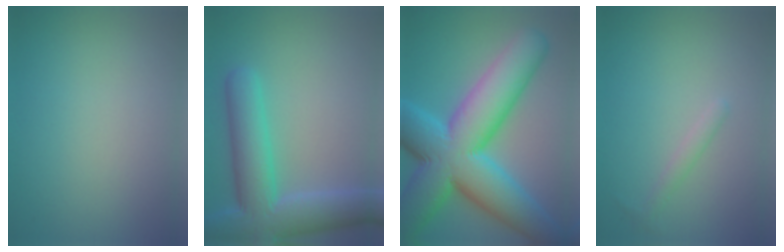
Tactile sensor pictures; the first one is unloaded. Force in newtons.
{"total": 9.0, "press": 9.0, "slide": 0.6}
{"total": 15.5, "press": 15.5, "slide": 0.5}
{"total": 1.1, "press": 1.1, "slide": 0.1}